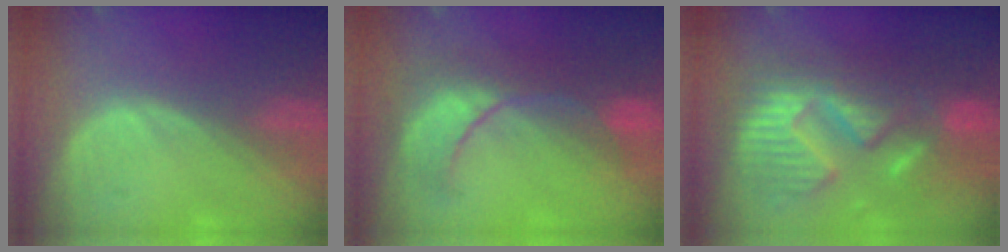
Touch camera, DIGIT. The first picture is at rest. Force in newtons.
{"total": 8.4, "press": 8.3, "slide": 1.3}
{"total": 13.1, "press": 13.0, "slide": 1.4}